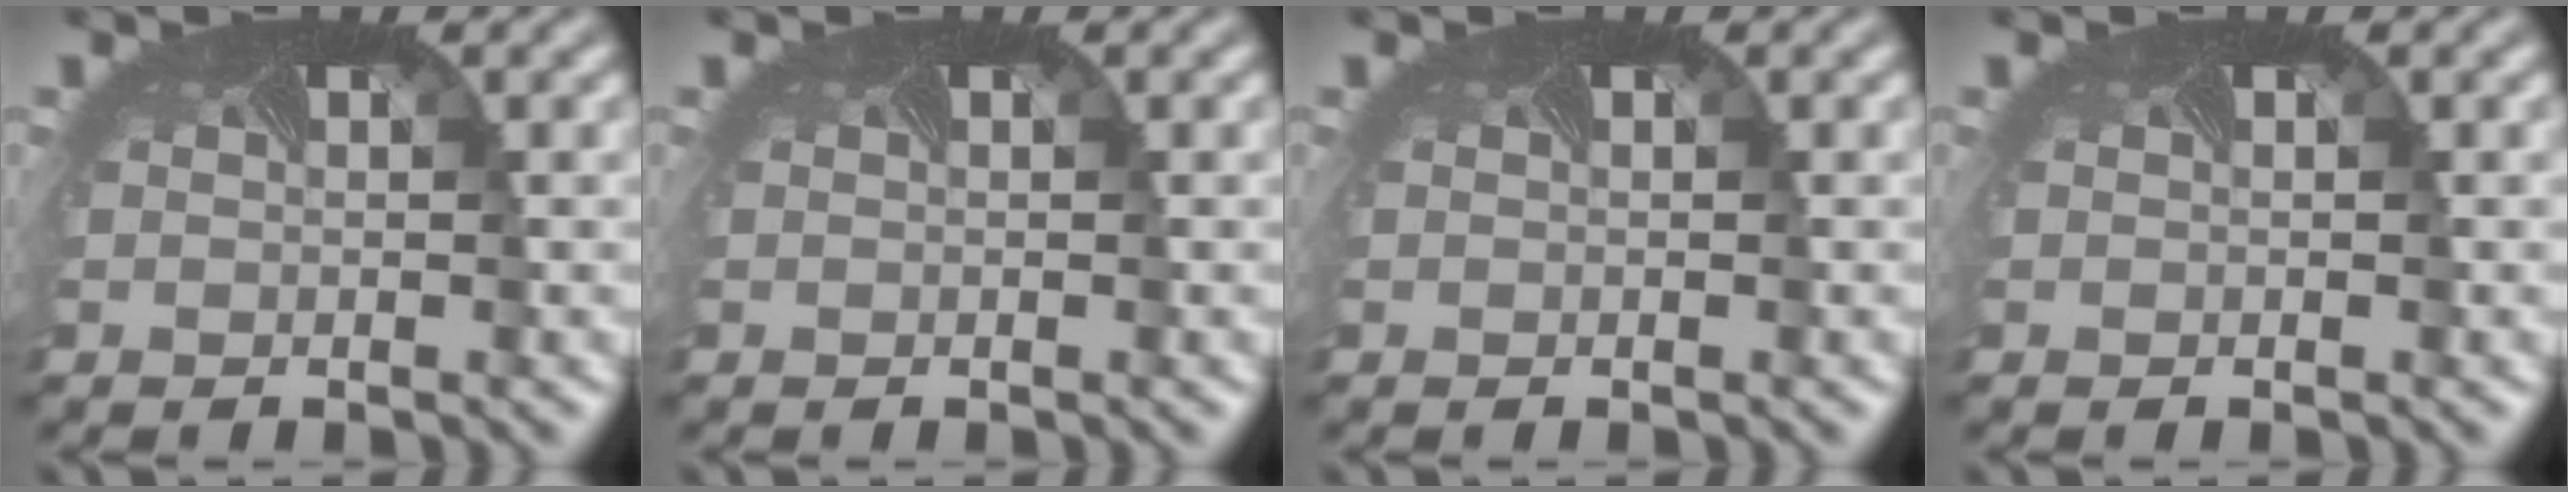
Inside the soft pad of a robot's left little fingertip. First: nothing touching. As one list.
[{"total": 0.0}, {"total": 0.0}, {"total": 0.0}]